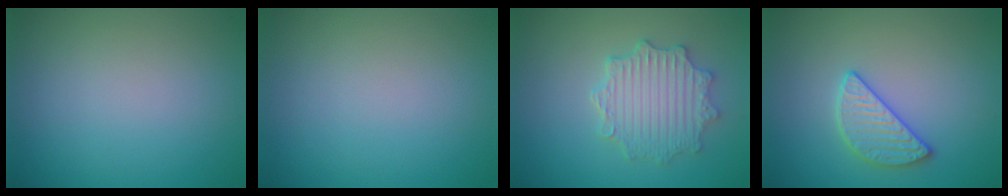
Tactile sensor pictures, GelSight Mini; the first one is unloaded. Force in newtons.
{"total": 0.0}
{"total": 4.7, "press": 3.9, "slide": 2.5}
{"total": 2.7, "press": 2.7, "slide": 0.4}